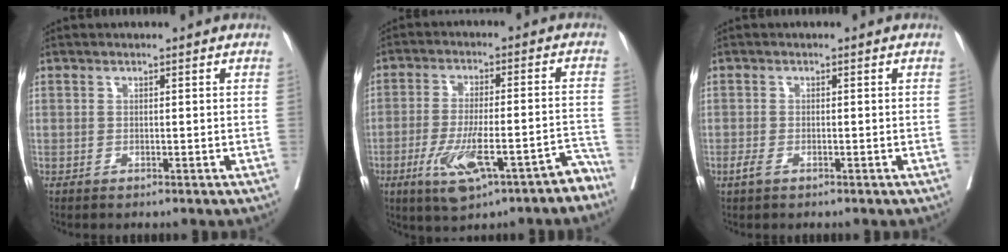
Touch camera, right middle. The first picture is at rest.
{"total": 11.6, "force": [-6.9, 2.8, 8.9], "torque": [-0.143, 0.011, -0.098]}
{"total": 1.5, "force": [-0.8, 0.7, 1.1], "torque": [-0.026, -0.002, -0.014]}